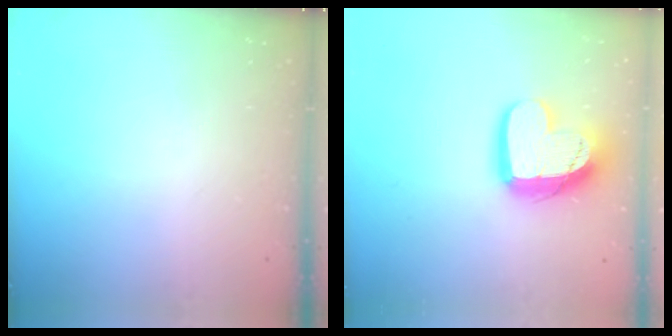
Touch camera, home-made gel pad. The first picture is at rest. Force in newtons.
{"total": 16.0, "press": 16.0, "slide": 1.4}